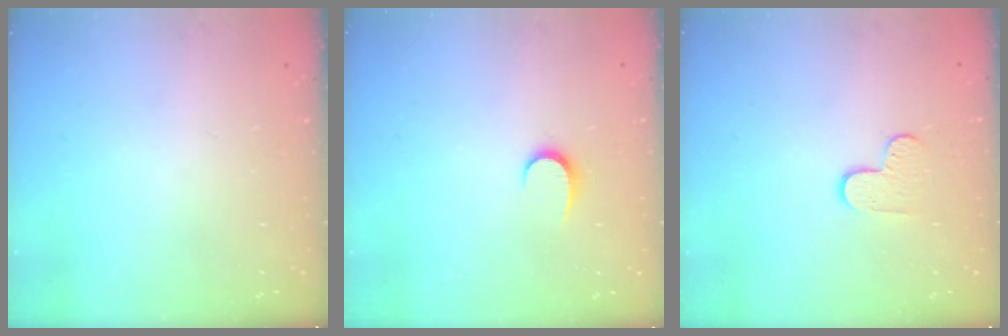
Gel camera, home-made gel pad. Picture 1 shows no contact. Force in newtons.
{"total": 5.7, "press": 5.7, "slide": 0.6}
{"total": 4.5, "press": 4.5, "slide": 0.4}